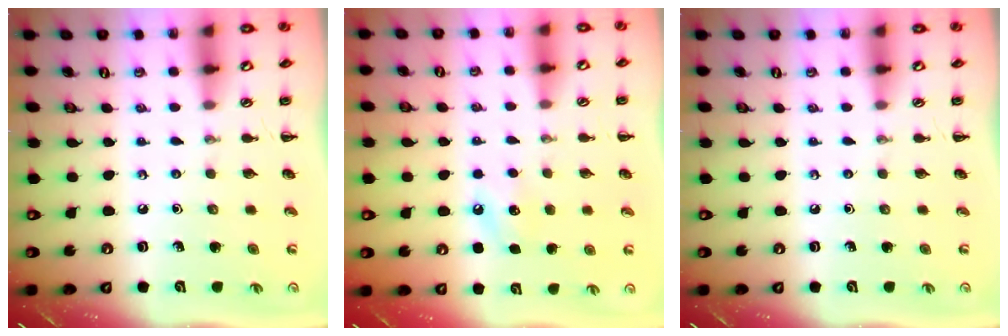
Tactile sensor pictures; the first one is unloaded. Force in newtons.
{"total": 7.0, "press": 6.8, "slide": 1.6}
{"total": 0.0}